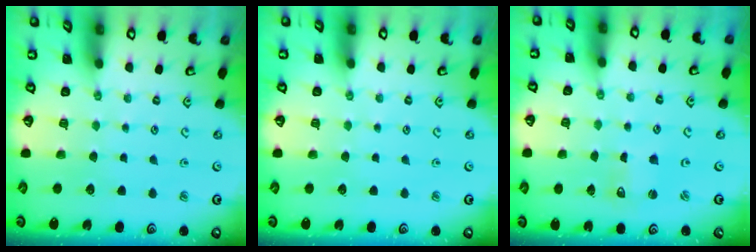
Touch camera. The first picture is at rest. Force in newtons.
{"total": 0.0}
{"total": 1.0, "press": 1.0, "slide": 0.2}